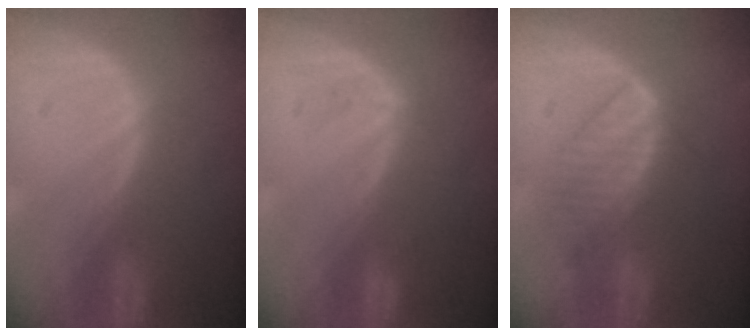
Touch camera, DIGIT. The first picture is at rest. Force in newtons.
{"total": 1.5, "press": 1.4, "slide": 0.3}
{"total": 6.4, "press": 6.3, "slide": 1.4}